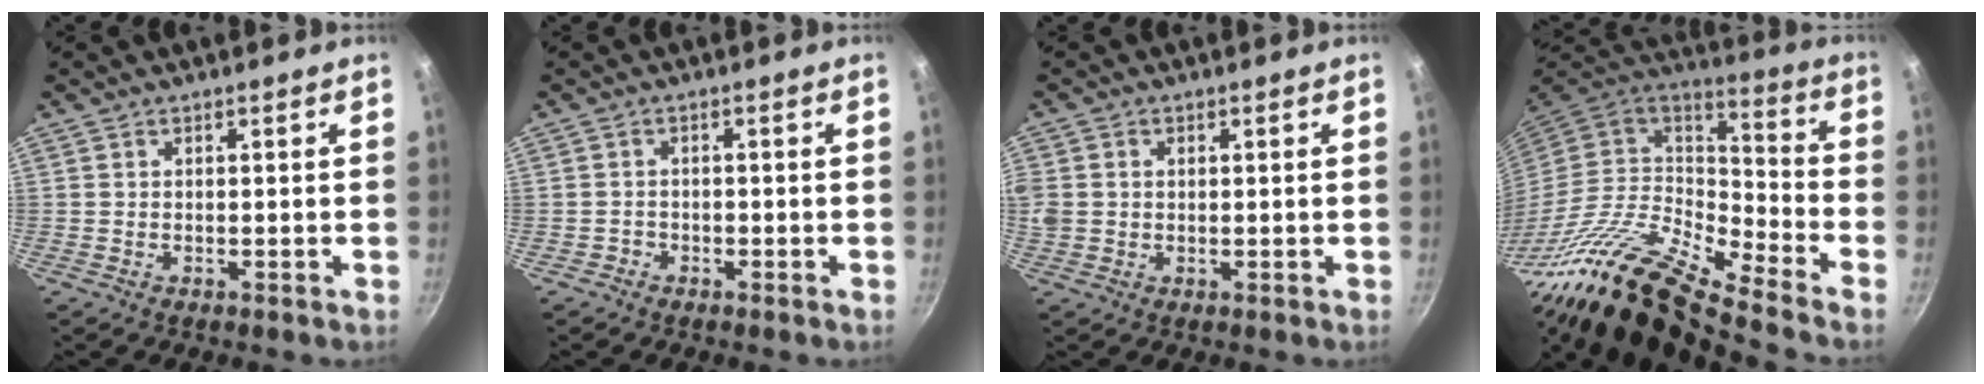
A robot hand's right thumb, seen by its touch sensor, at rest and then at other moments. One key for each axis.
{"total": 1.3, "fx": -0.9, "fy": 0.9, "fz": 0.0, "tx": 0.002, "ty": 0.014, "tz": -0.015}
{"total": 5.0, "fx": 0.5, "fy": 4.1, "fz": 2.8, "tx": -0.058, "ty": 0.006, "tz": 0.011}
{"total": 24.6, "fx": -18.0, "fy": 6.3, "fz": 15.5, "tx": -0.233, "ty": 0.063, "tz": -0.351}